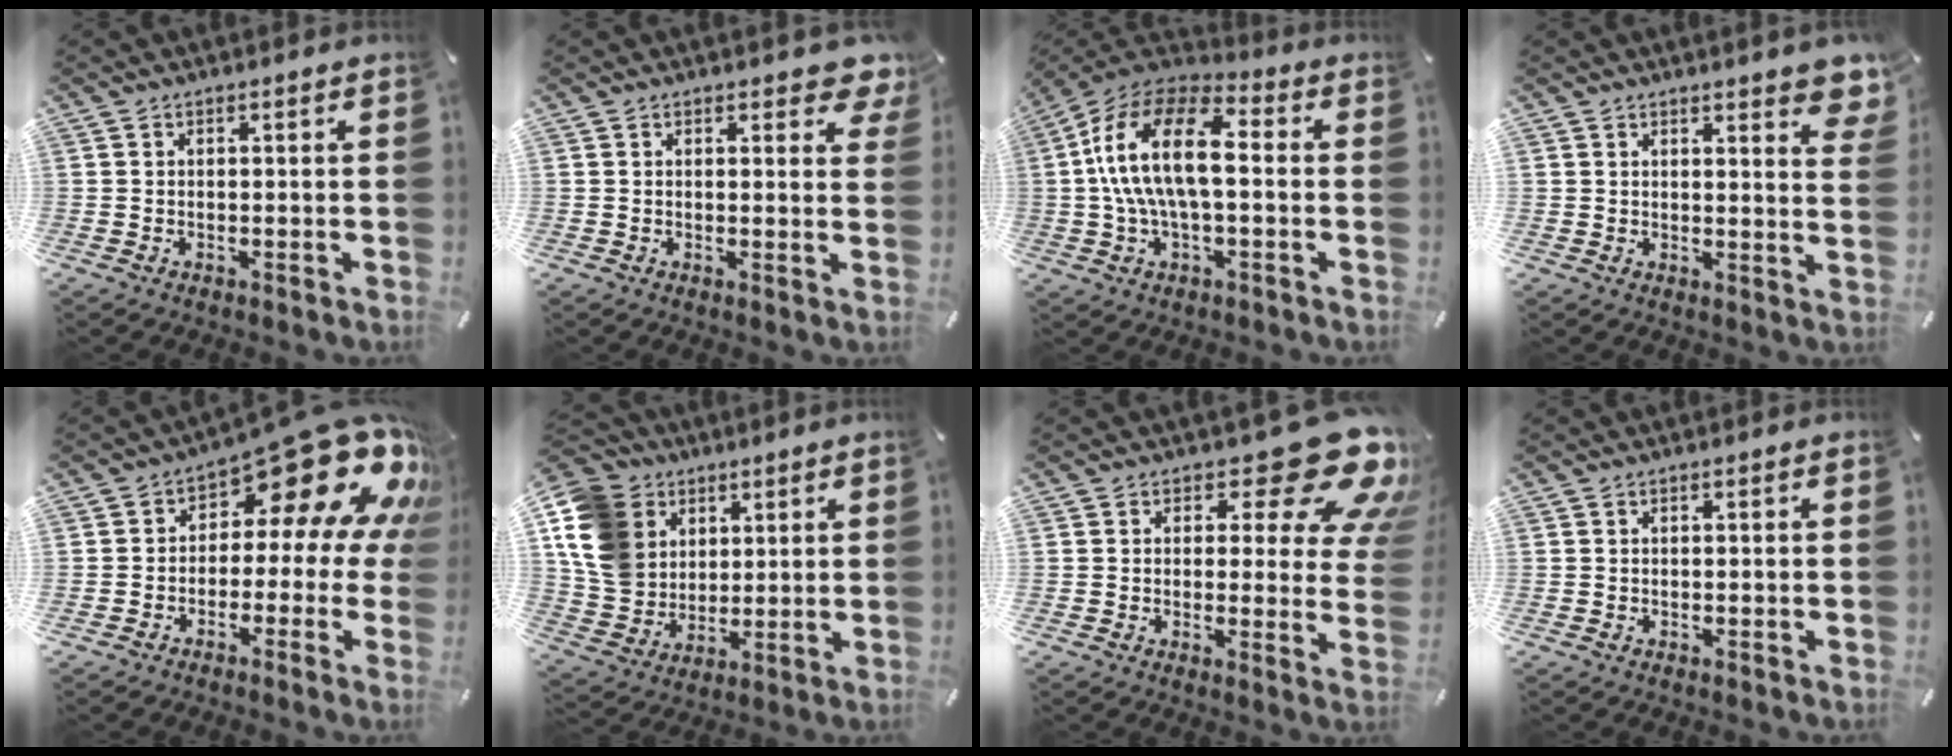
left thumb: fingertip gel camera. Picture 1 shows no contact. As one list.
[{"total": 4.3, "force": [2.8, 2.2, 2.5], "torque": [-0.025, -0.011, 0.045]}, {"total": 17.3, "force": [0.6, 8.9, 14.8], "torque": [-0.301, 0.011, 0.008]}, {"total": 4.4, "force": [3.5, 1.8, 1.9], "torque": [-0.007, -0.024, 0.058]}, {"total": 19.8, "force": [9.4, 8.7, 15.1], "torque": [-0.199, -0.064, 0.155]}, {"total": 14.6, "force": [4.6, 12.7, 5.6], "torque": [-0.146, -0.017, 0.089]}, {"total": 17.9, "force": [9.4, 7.5, 13.3], "torque": [-0.158, -0.071, 0.152]}, {"total": 0.0}]